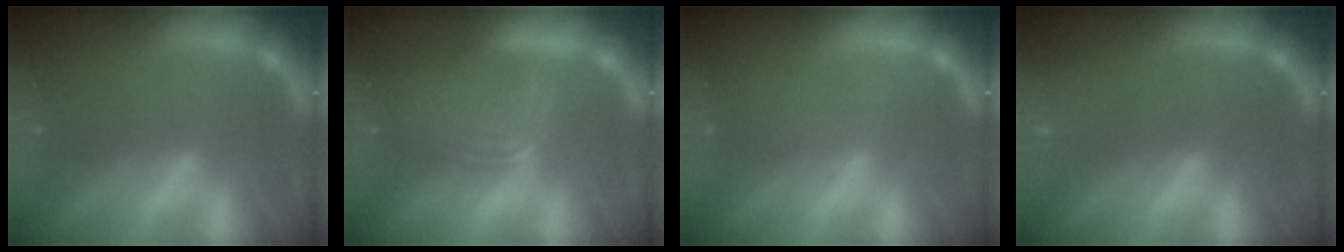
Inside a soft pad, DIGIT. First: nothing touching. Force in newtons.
{"total": 7.1}
{"total": 1.5}
{"total": 2.5}